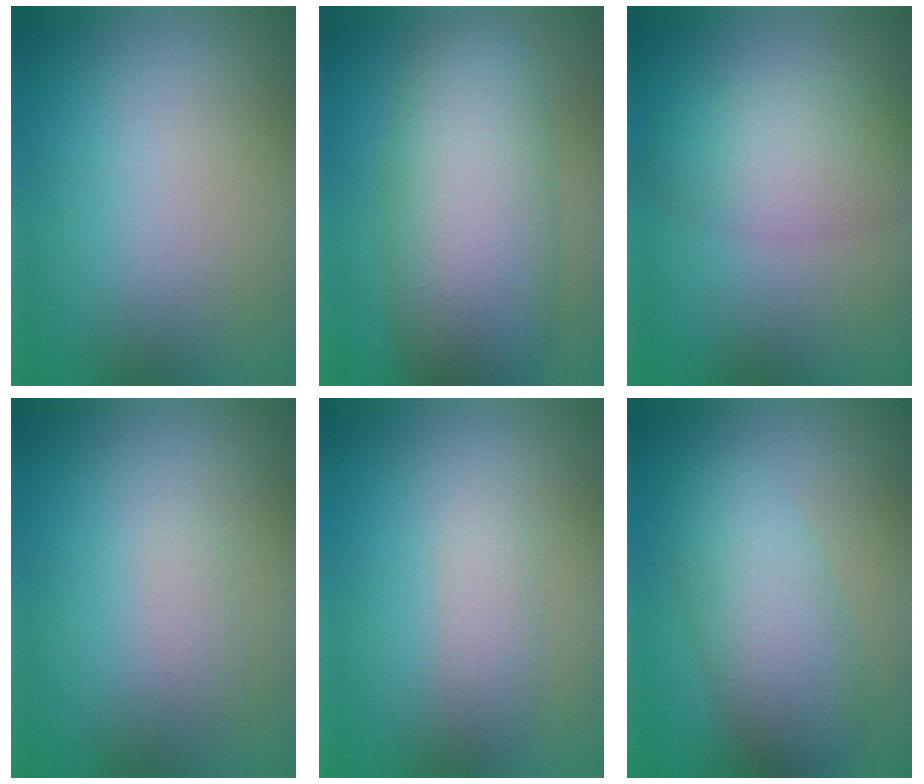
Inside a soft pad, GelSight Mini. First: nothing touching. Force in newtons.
{"total": 9.5, "press": 9.5, "slide": 0.3}
{"total": 4.4, "press": 4.4, "slide": 0.1}
{"total": 1.0, "press": 1.0, "slide": 0.0}
{"total": 1.7, "press": 1.7, "slide": 0.0}
{"total": 5.4, "press": 5.4, "slide": 0.1}